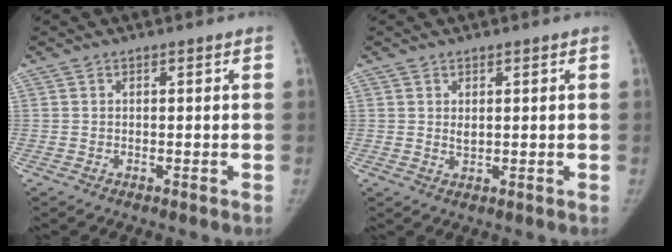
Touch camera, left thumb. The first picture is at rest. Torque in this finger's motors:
{"motor_torque": [-0.23, -0.23, 0.05, -0.03, 0.00]}